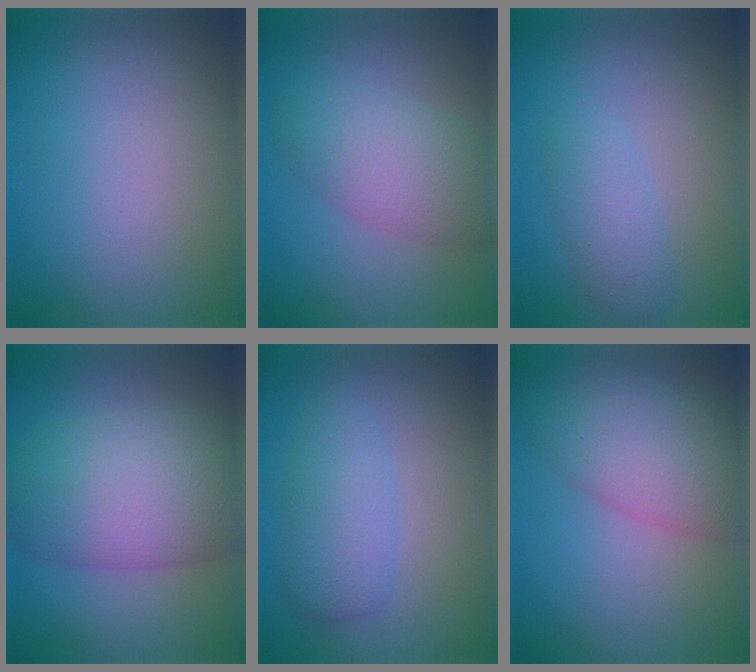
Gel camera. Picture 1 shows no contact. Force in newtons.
{"total": 4.8, "press": 4.7, "slide": 0.2}
{"total": 2.2, "press": 2.2, "slide": 0.1}
{"total": 9.9, "press": 9.9, "slide": 0.3}
{"total": 3.5, "press": 3.5, "slide": 0.2}
{"total": 7.2, "press": 7.2, "slide": 0.3}